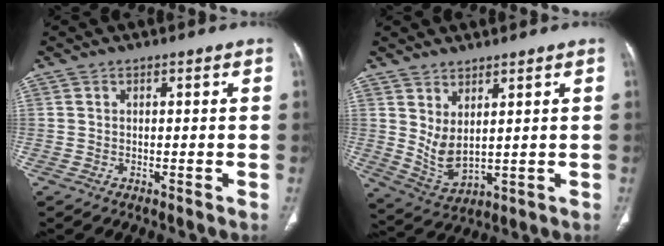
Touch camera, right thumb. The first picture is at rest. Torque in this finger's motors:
{"motor_torque": [-0.62, 0.85, 0.78, 0.17, 0.03]}